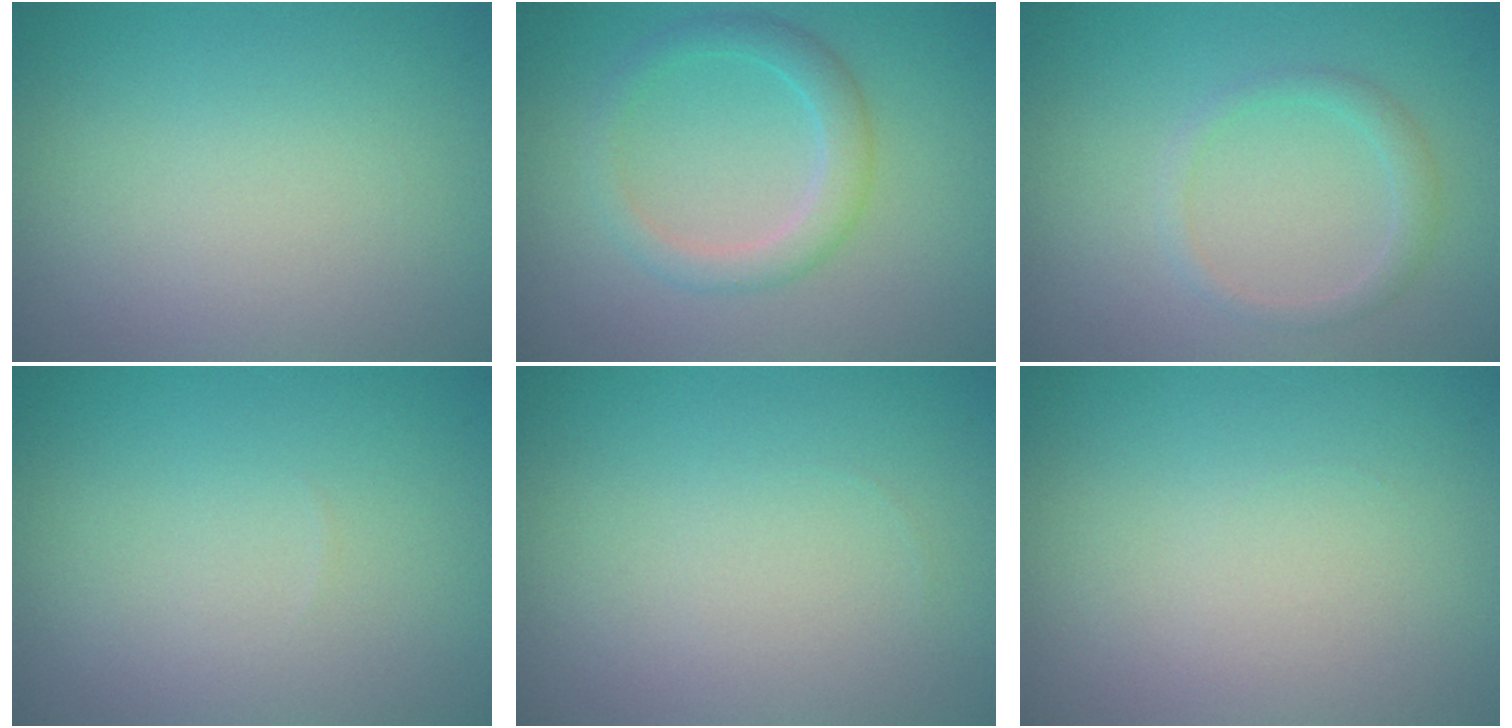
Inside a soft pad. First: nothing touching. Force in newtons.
{"total": 2.7, "press": 2.7, "slide": 0.1}
{"total": 1.5, "press": 1.5, "slide": 0.1}
{"total": 0.0}
{"total": 0.0}
{"total": 0.0}